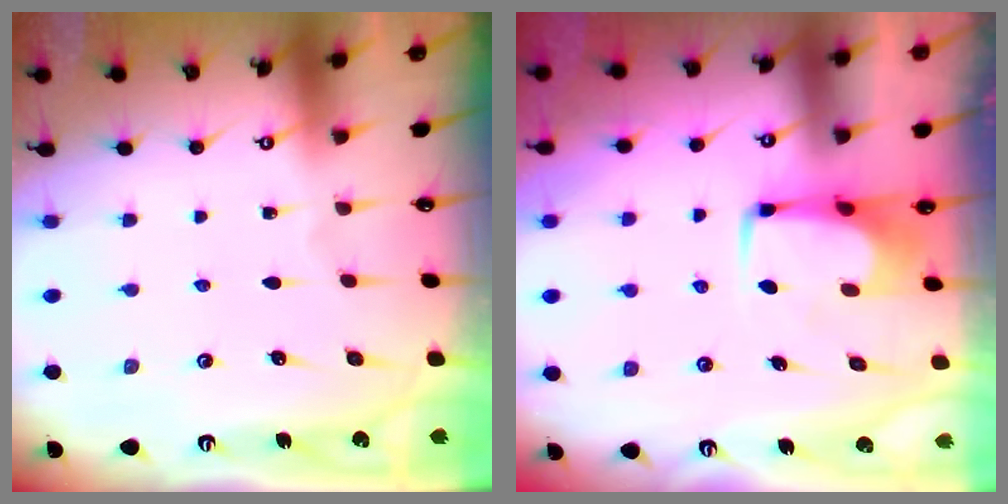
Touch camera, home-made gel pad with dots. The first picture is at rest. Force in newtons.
{"total": 0.0}